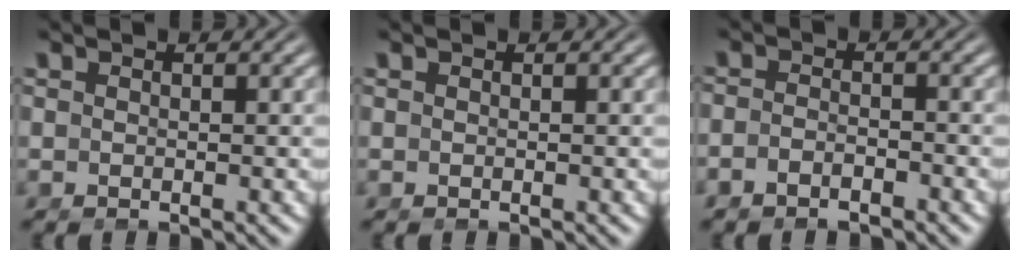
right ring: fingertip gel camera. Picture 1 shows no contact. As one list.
[{"total": 0.0}, {"total": 2.3, "force": [-2.1, 0.5, 0.8], "torque": [-0.018, -0.010, -0.032]}]